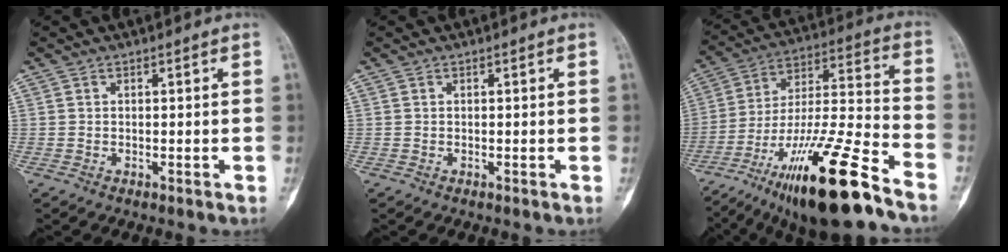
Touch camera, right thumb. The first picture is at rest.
{"total": 0.0}
{"total": 24.8, "force": [-15.6, 4.4, 18.7], "torque": [-0.329, 0.060, -0.265]}